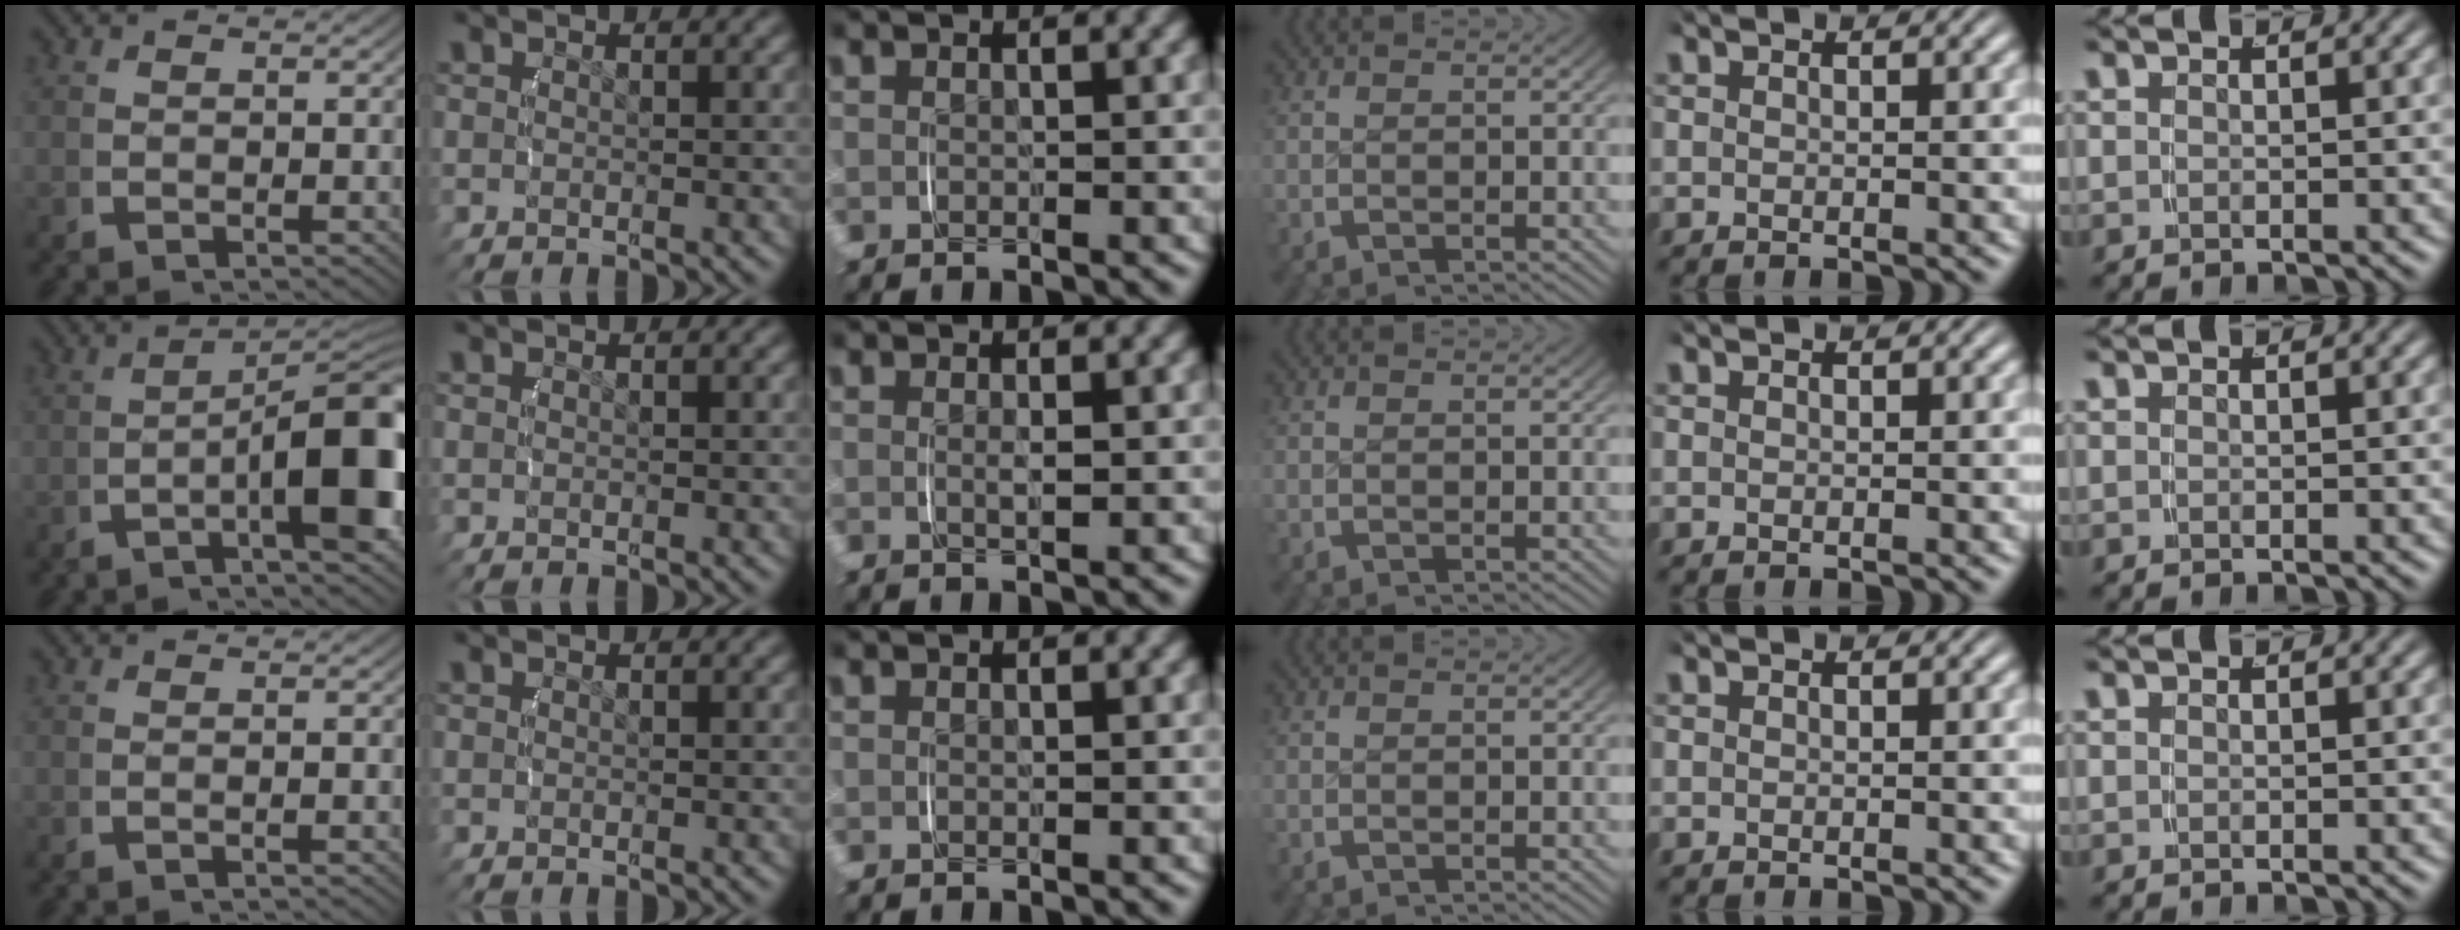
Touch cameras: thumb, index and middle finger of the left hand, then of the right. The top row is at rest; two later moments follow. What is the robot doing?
{"motion": "lift_and_place", "object": "camera"}